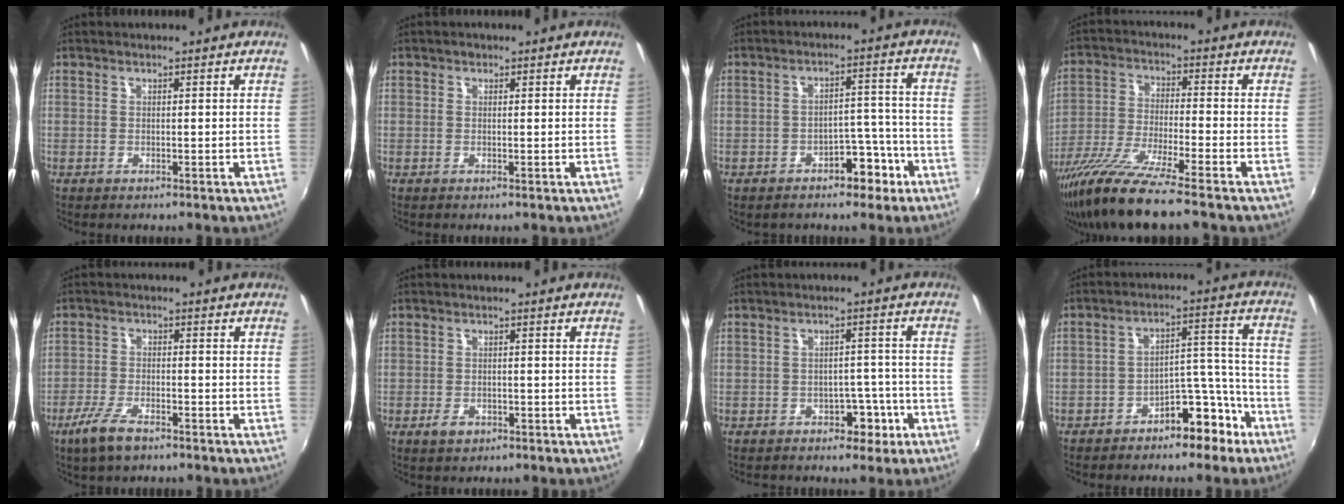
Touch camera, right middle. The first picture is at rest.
{"total": 0.6, "force": [0.1, 0.6, 0.1], "torque": [0.001, 0.001, -0.002]}
{"total": 6.7, "force": [-4.0, 4.3, 3.2], "torque": [-0.050, 0.025, -0.042]}
{"total": 14.2, "force": [-11.1, 0.0, 8.9], "torque": [-0.181, -0.042, -0.206]}
{"total": 6.6, "force": [-4.6, 2.0, 4.2], "torque": [-0.107, -0.013, -0.088]}
{"total": 2.7, "force": [-1.6, 1.7, 1.3], "torque": [-0.027, -0.004, -0.026]}
{"total": 4.8, "force": [-2.8, 3.4, 1.8], "torque": [-0.031, 0.015, -0.027]}
{"total": 9.7, "force": [-7.2, 4.9, 4.3], "torque": [-0.045, 0.052, -0.098]}